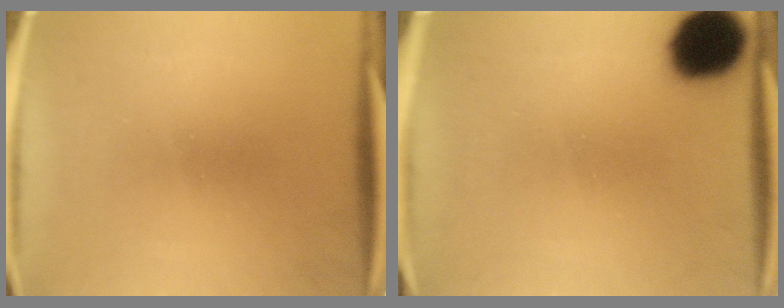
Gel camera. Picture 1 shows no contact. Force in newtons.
{"total": 14.8}